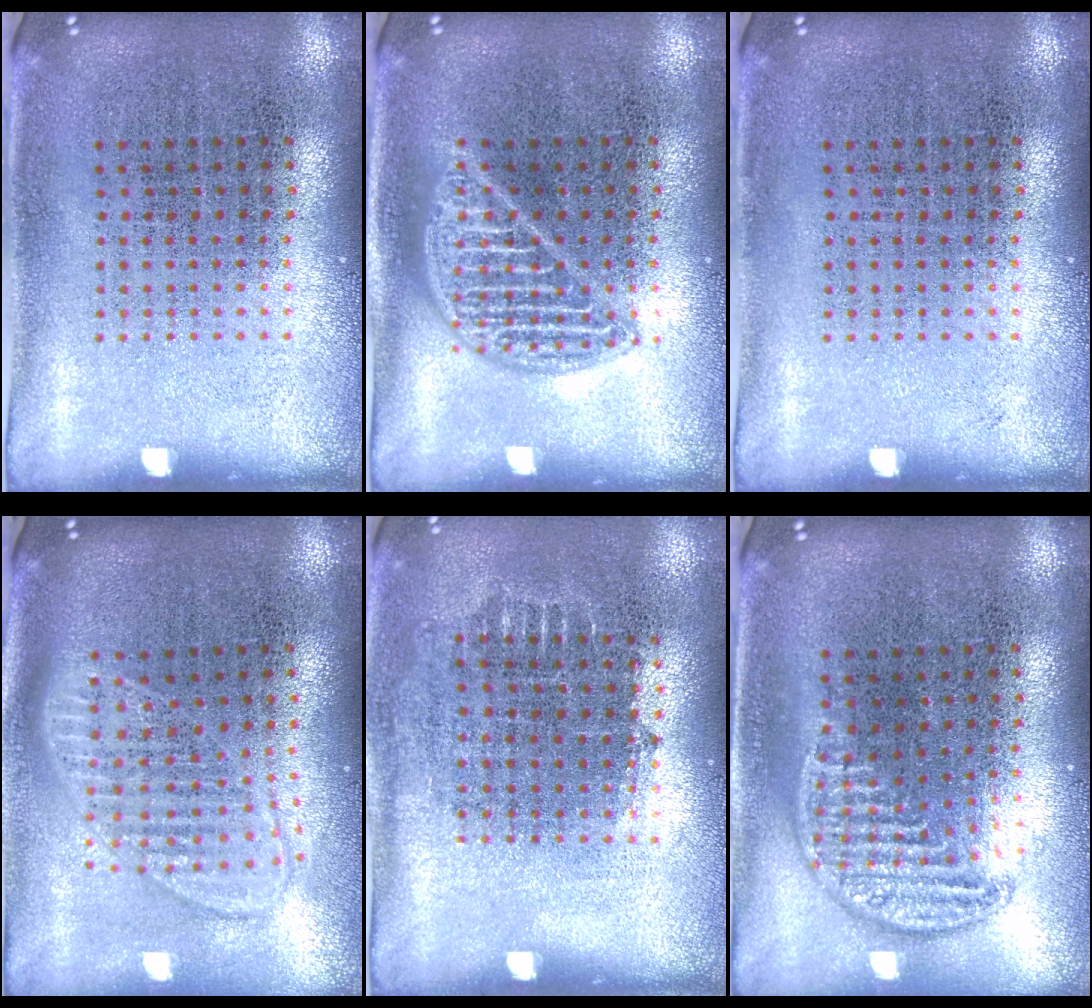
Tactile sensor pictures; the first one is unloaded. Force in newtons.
{"total": 2.2, "press": 2.2, "slide": 0.2}
{"total": 0.0}
{"total": 1.8, "press": 1.5, "slide": 1.1}
{"total": 0.7, "press": 0.7, "slide": 0.3}
{"total": 1.1, "press": 1.0, "slide": 0.4}